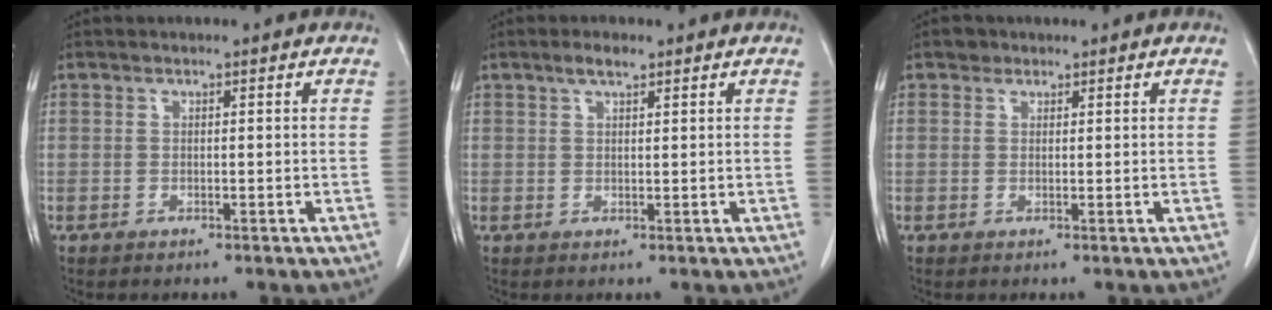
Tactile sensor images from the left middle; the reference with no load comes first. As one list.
[{"total": 2.3, "force": [1.6, 0.7, 1.5], "torque": [-0.032, 0.007, 0.030]}, {"total": 1.3, "force": [0.9, 0.9, 0.1], "torque": [0.002, 0.004, 0.010]}]